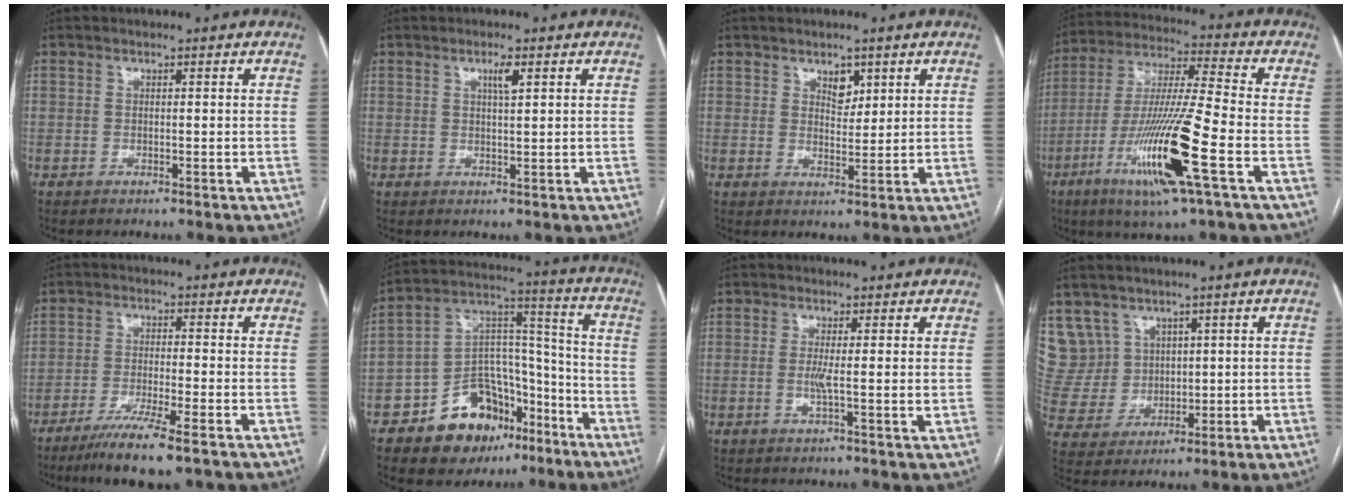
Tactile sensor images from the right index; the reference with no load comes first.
{"total": 2.2, "force": [1.0, 0.2, 1.9], "torque": [-0.035, -0.002, 0.017]}
{"total": 3.1, "force": [1.8, 1.8, 1.8], "torque": [-0.026, -0.002, 0.033]}
{"total": 17.2, "force": [-6.7, 0.0, 15.8], "torque": [-0.323, -0.024, -0.126]}
{"total": 8.4, "force": [-5.8, -0.2, 6.0], "torque": [-0.103, -0.023, -0.098]}
{"total": 16.2, "force": [-9.9, 9.7, 8.5], "torque": [-0.125, 0.058, -0.150]}
{"total": 2.6, "force": [0.0, -0.2, 2.6], "torque": [-0.053, -0.003, -0.001]}
{"total": 9.4, "force": [5.0, 8.0, 0.4], "torque": [-0.025, 0.040, 0.121]}